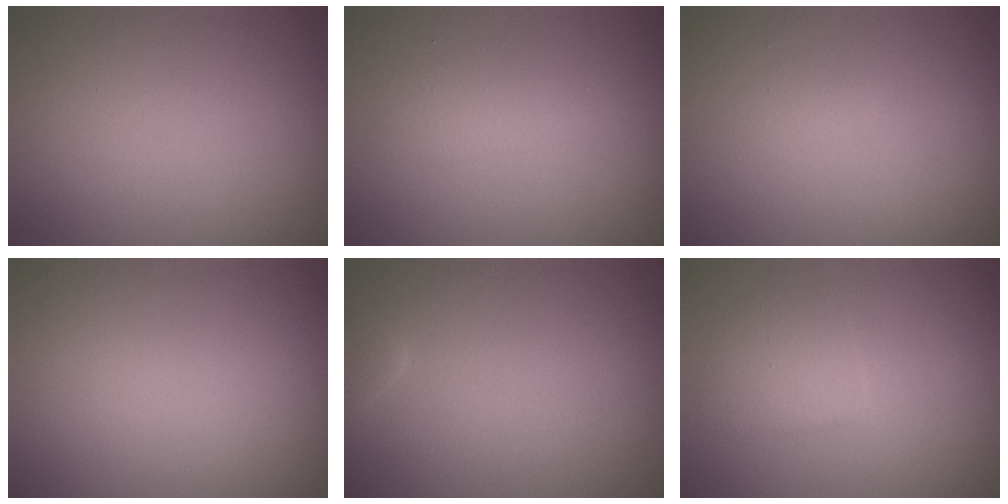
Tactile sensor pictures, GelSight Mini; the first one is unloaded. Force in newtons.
{"total": 1.8, "press": 1.8, "slide": 0.1}
{"total": 0.8, "press": 0.8, "slide": 0.0}
{"total": 0.0}
{"total": 0.8, "press": 0.8, "slide": 0.0}
{"total": 2.2, "press": 2.2, "slide": 0.1}